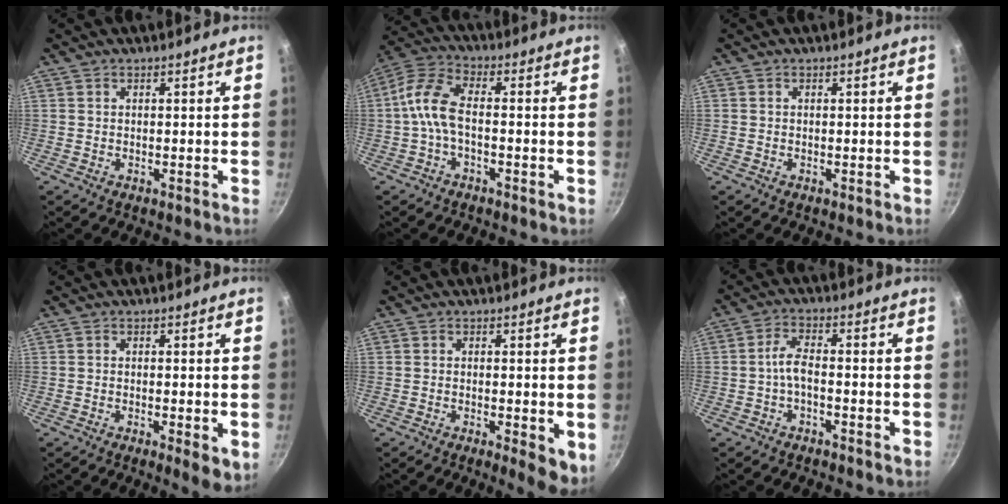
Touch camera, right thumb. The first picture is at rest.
{"total": 7.8, "force": [-1.9, 3.9, 6.4], "torque": [-0.141, 0.032, -0.052]}
{"total": 0.0}
{"total": 4.8, "force": [-1.2, 1.3, 4.5], "torque": [-0.062, -0.009, -0.013]}
{"total": 5.8, "force": [-1.2, 1.8, 5.4], "torque": [-0.063, -0.007, -0.013]}
{"total": 3.8, "force": [-1.6, 1.5, 3.1], "torque": [-0.068, 0.021, -0.035]}